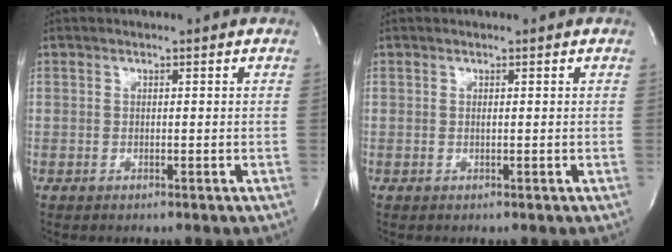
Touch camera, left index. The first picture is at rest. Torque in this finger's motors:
{"motor_torque": [0.09, -0.02, 0.00, 0.00]}